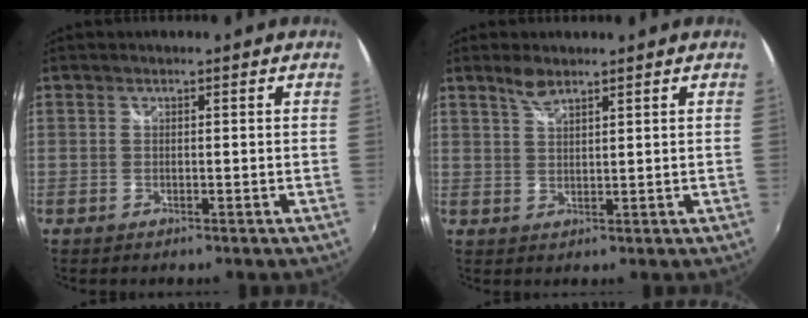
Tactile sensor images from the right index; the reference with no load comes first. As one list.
[{"total": 3.0, "force": [2.3, 0.7, 1.7], "torque": [-0.032, 0.003, 0.045]}]